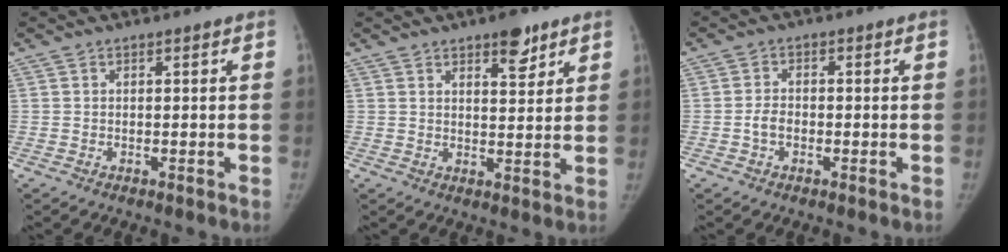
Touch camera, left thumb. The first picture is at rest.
{"total": 5.6, "force": [3.6, 2.3, 3.6], "torque": [-0.030, -0.023, 0.052]}
{"total": 2.8, "force": [-1.1, 2.0, 1.7], "torque": [-0.024, 0.012, -0.022]}